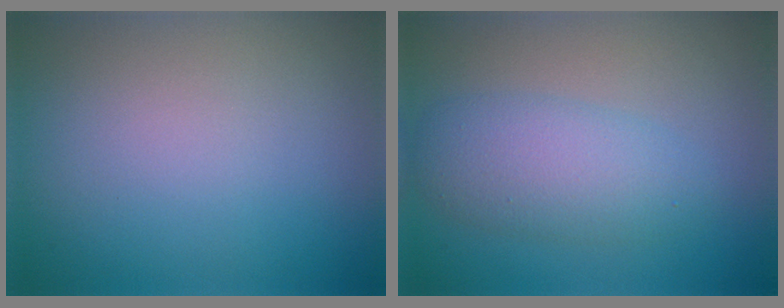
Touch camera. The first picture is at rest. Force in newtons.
{"total": 4.0, "press": 4.0, "slide": 0.1}